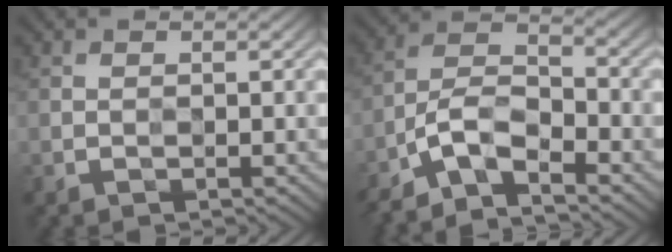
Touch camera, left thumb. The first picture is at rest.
{"total": 8.9, "force": [-6.1, 2.7, 5.9], "torque": [-0.111, 0.000, -0.132]}